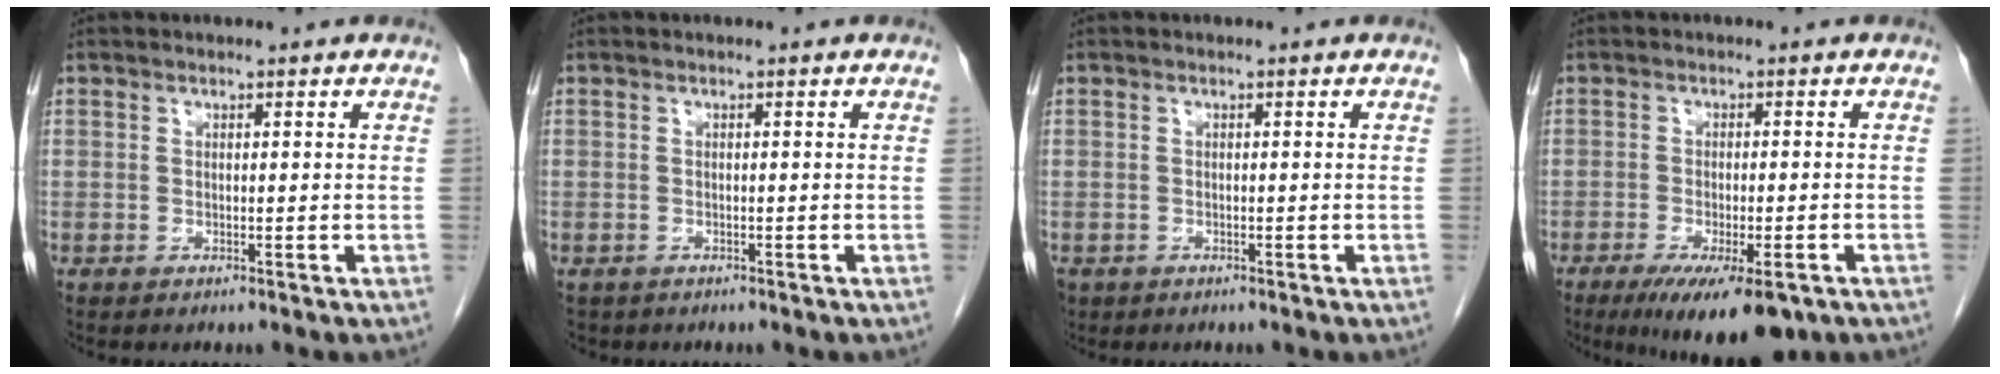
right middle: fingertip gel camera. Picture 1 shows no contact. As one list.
[{"total": 1.3, "force": [-0.9, 0.9, 0.2], "torque": [-0.014, 0.000, -0.012]}, {"total": 2.1, "force": [-1.2, 1.6, 0.5], "torque": [-0.014, -0.001, -0.020]}, {"total": 10.9, "force": [-7.1, 2.7, 7.9], "torque": [-0.111, -0.020, -0.105]}]